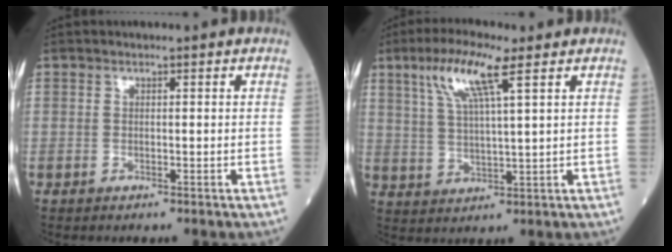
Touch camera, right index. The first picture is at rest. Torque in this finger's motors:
{"motor_torque": [1.04, 0.67, 0.33, 0.13]}